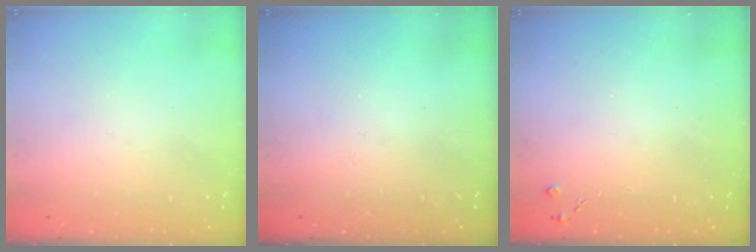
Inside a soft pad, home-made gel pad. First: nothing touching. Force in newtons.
{"total": 0.0}
{"total": 2.5, "press": 2.5, "slide": 0.5}